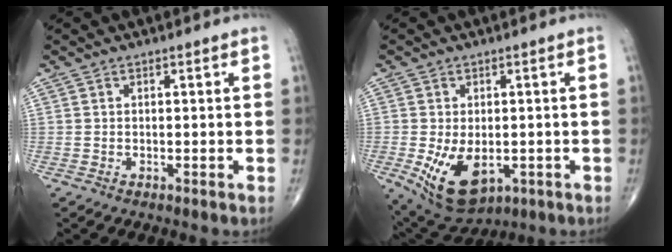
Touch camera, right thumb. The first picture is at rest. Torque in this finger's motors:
{"motor_torque": [-0.06, 0.22, 0.68, 0.44, 0.11]}